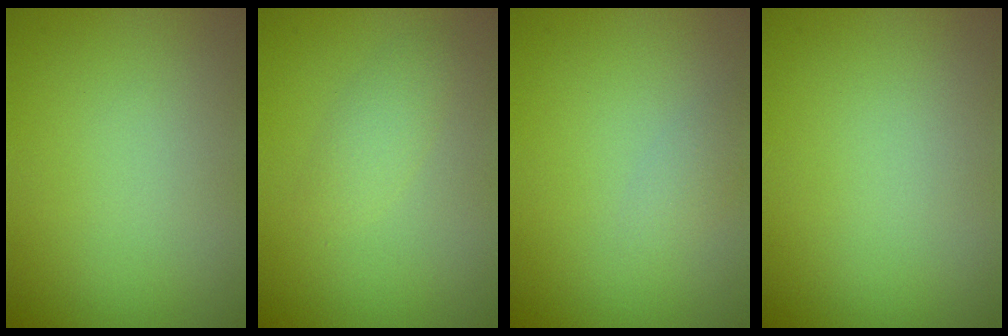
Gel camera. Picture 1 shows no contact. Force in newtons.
{"total": 1.6, "press": 1.6, "slide": 0.1}
{"total": 1.1, "press": 1.1, "slide": 0.0}
{"total": 0.0}